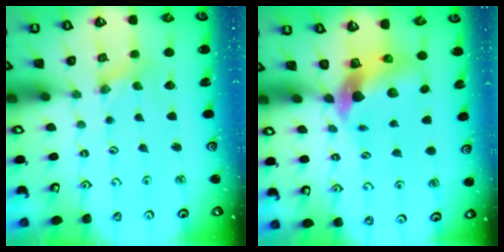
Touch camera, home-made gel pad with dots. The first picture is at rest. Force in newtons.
{"total": 8.3, "press": 8.2, "slide": 1.5}